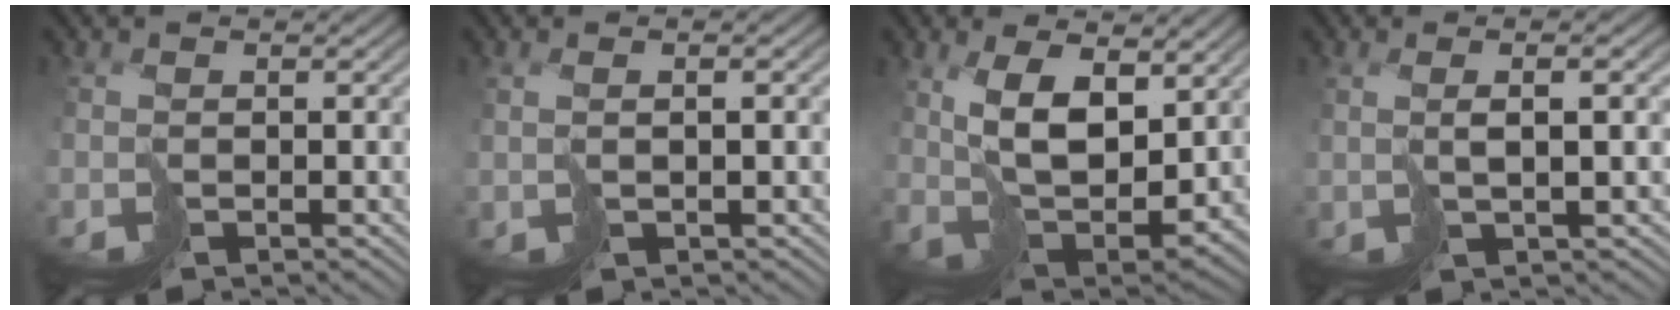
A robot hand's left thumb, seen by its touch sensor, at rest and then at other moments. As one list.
[{"total": 2.5, "force": [0.8, 0.5, 2.4], "torque": [-0.056, -0.005, 0.024]}, {"total": 10.1, "force": [5.0, 4.0, 7.8], "torque": [-0.168, -0.007, 0.103]}, {"total": 4.1, "force": [1.9, 0.2, 3.6], "torque": [-0.068, 0.008, 0.039]}]